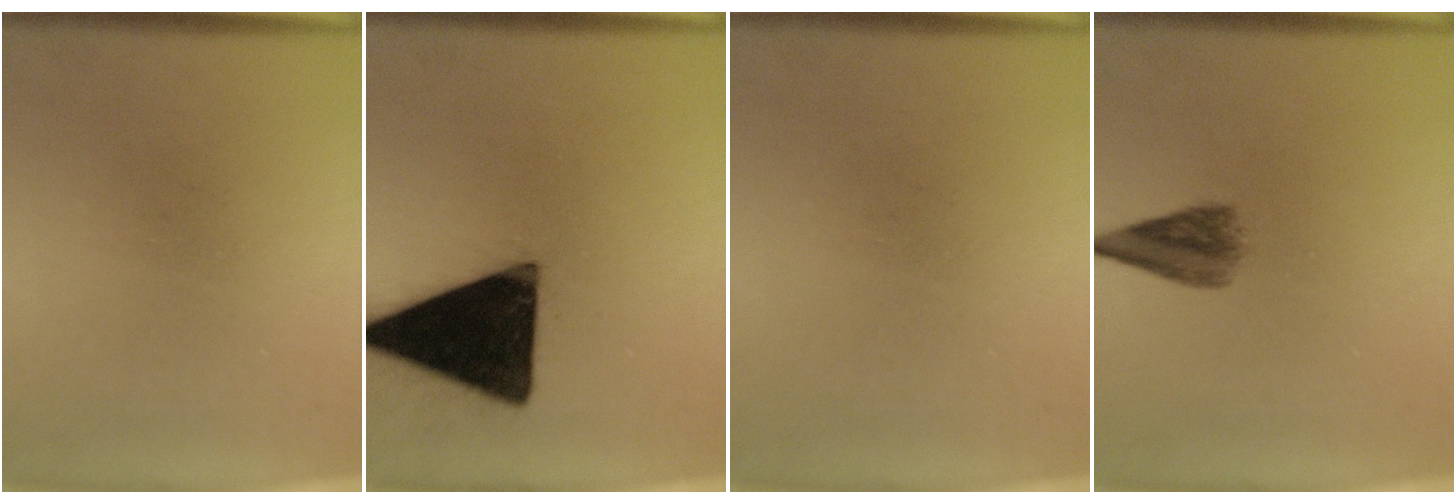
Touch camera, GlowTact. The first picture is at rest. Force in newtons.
{"total": 19.7}
{"total": 0.0}
{"total": 4.3}